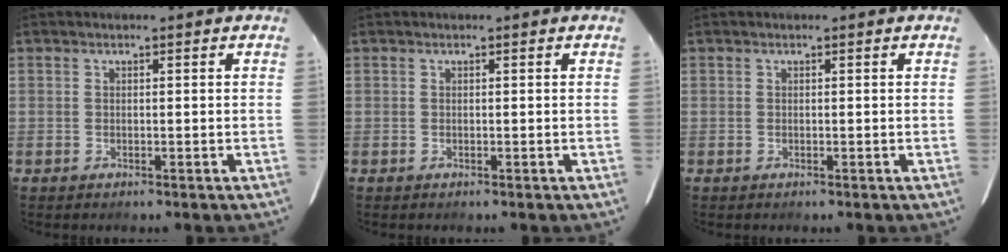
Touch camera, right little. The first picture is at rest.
{"total": 0.0}
{"total": 0.0}